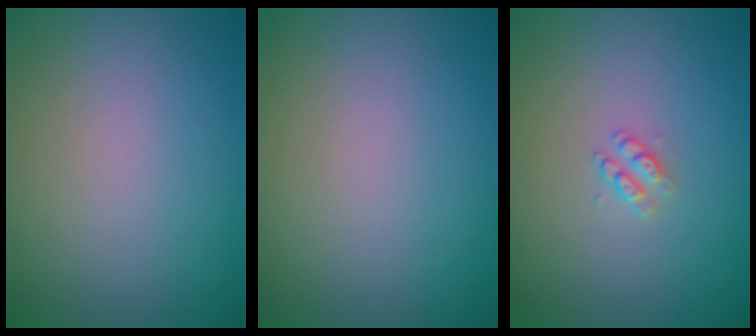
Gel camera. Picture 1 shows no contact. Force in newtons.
{"total": 0.0}
{"total": 1.4, "press": 1.3, "slide": 0.3}